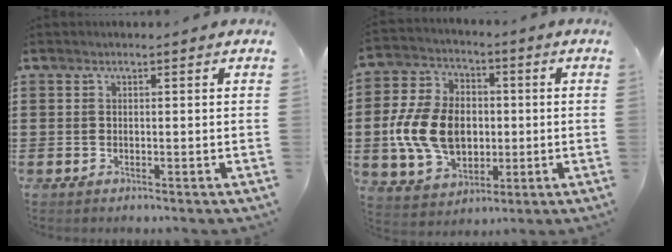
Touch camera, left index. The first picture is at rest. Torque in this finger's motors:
{"motor_torque": [1.69, 0.44, 1.05, 0.21]}